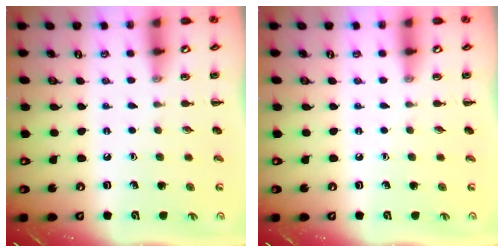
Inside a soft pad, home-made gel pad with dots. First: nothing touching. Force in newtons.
{"total": 0.0}